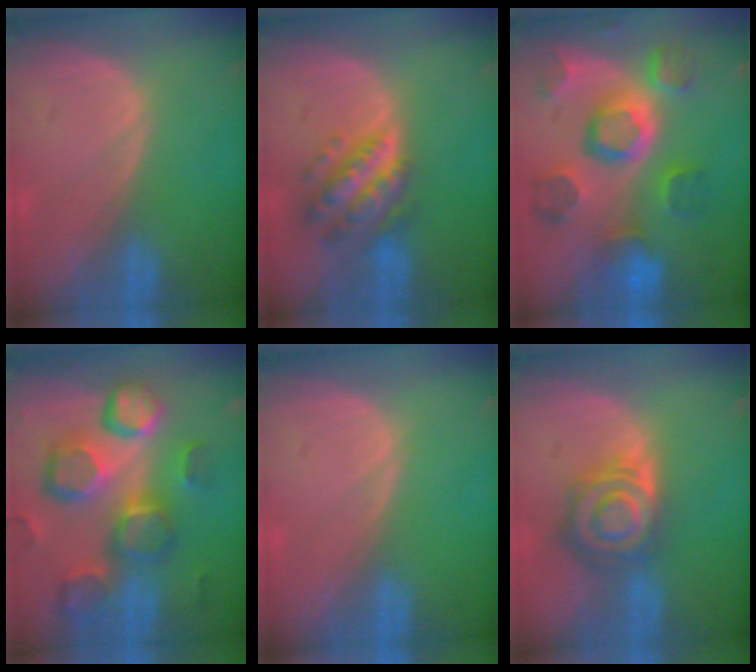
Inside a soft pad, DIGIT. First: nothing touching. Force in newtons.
{"total": 7.0, "press": 7.0, "slide": 0.4}
{"total": 11.3, "press": 10.0, "slide": 5.3}
{"total": 13.2, "press": 11.5, "slide": 6.5}
{"total": 0.0}
{"total": 8.1, "press": 7.1, "slide": 3.9}